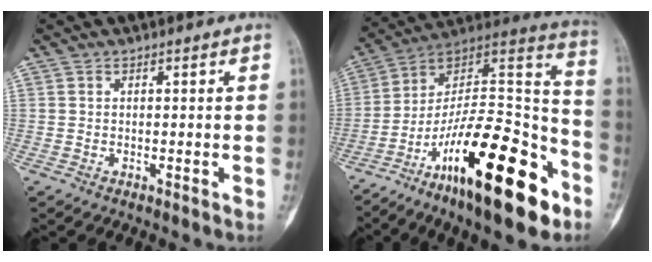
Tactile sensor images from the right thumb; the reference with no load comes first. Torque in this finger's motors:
{"motor_torque": [2.32, 2.69, 1.75, -1.03, 0.17]}